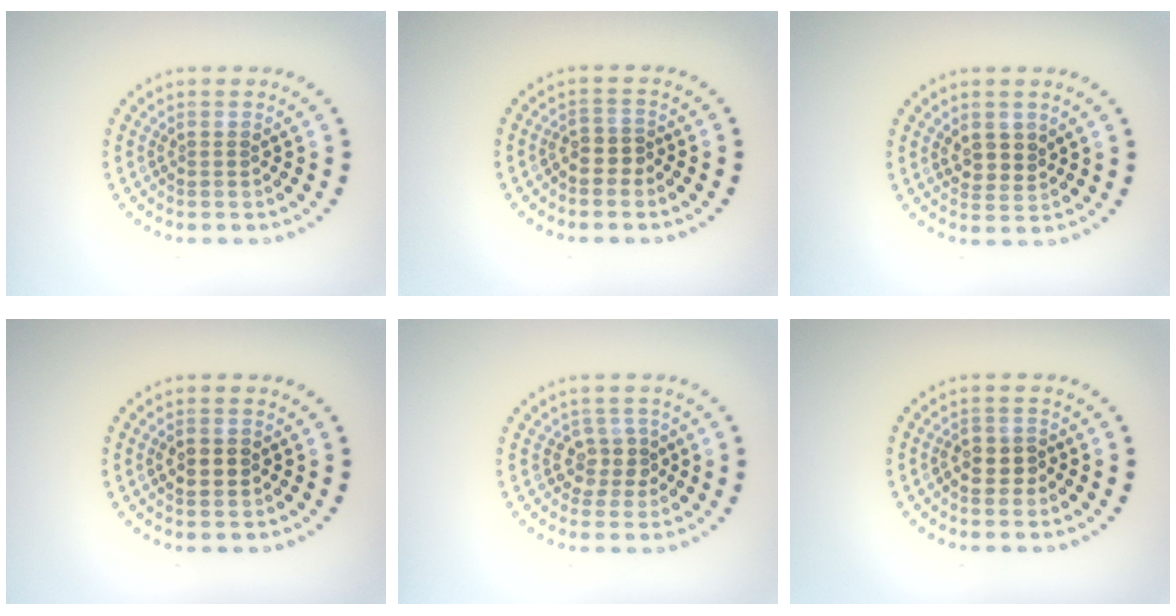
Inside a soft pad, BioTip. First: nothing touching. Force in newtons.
{"total": 1.7, "press": 1.4, "slide": 1.0}
{"total": 2.3, "press": 2.1, "slide": 0.9}
{"total": 2.5, "press": 2.5, "slide": 0.3}
{"total": 2.2, "press": 1.9, "slide": 1.2}
{"total": 2.4, "press": 2.3, "slide": 0.8}